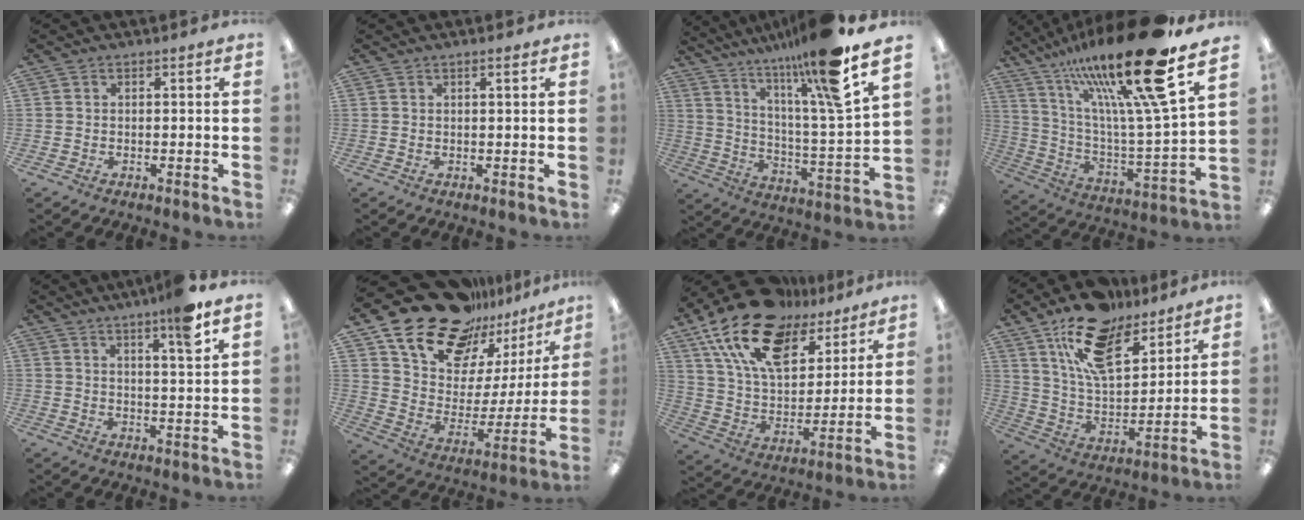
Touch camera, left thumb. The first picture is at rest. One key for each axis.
{"total": 1.3, "fx": 0.8, "fy": 0.1, "fz": 1.0, "tx": -0.013, "ty": -0.003, "tz": 0.011}
{"total": 17.5, "fx": 13.6, "fy": 0.0, "fz": 11.1, "tx": -0.194, "ty": -0.096, "tz": 0.209}
{"total": 26.5, "fx": 18.4, "fy": 3.2, "fz": 18.8, "tx": -0.337, "ty": -0.106, "tz": 0.288}
{"total": 8.1, "fx": 5.6, "fy": 0.3, "fz": 5.8, "tx": -0.089, "ty": -0.030, "tz": 0.088}
{"total": 20.6, "fx": 17.0, "fy": 10.1, "fz": 6.0, "tx": -0.125, "ty": -0.125, "tz": 0.308}
{"total": 21.4, "fx": 13.6, "fy": 11.1, "fz": 12.2, "tx": -0.229, "ty": -0.062, "tz": 0.248}
{"total": 17.6, "fx": 12.5, "fy": 7.8, "fz": 9.5, "tx": -0.172, "ty": -0.060, "tz": 0.223}